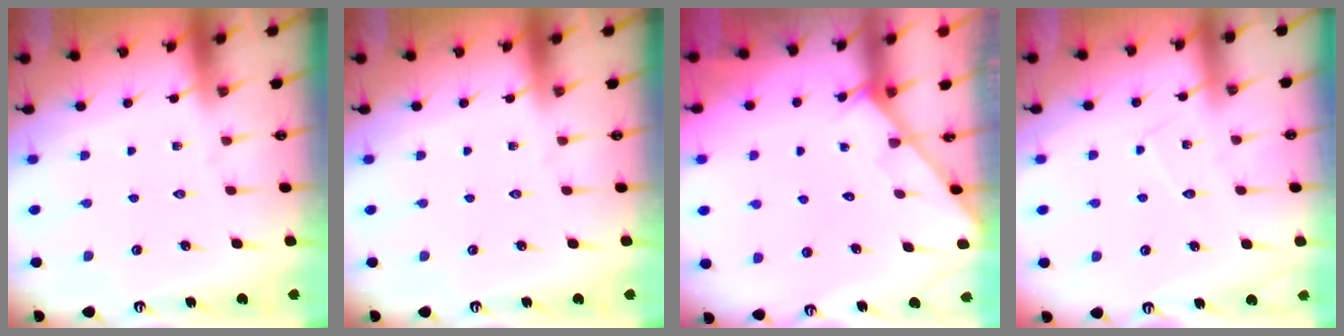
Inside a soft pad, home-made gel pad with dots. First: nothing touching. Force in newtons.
{"total": 0.0}
{"total": 2.1, "press": 2.1, "slide": 0.1}
{"total": 5.5, "press": 5.5, "slide": 0.3}